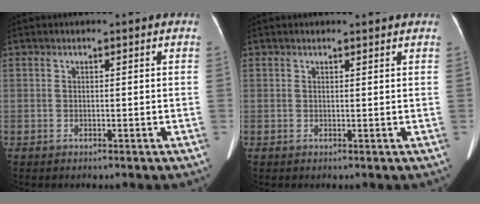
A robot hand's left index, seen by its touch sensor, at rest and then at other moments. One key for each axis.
{"total": 1.5, "fx": 1.4, "fy": 0.1, "fz": 0.3, "tx": -0.010, "ty": 0.003, "tz": 0.017}